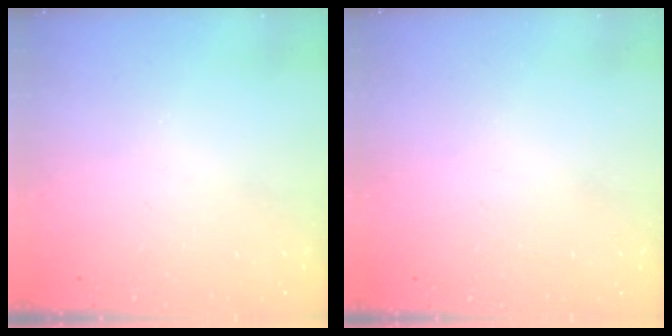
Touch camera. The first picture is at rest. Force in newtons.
{"total": 0.9, "press": 0.9, "slide": 0.1}